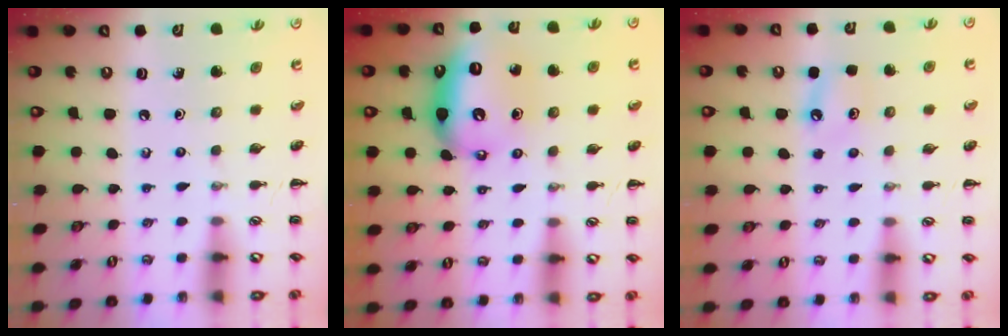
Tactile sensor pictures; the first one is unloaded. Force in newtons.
{"total": 11.6, "press": 11.6, "slide": 1.2}
{"total": 5.9, "press": 5.6, "slide": 1.9}